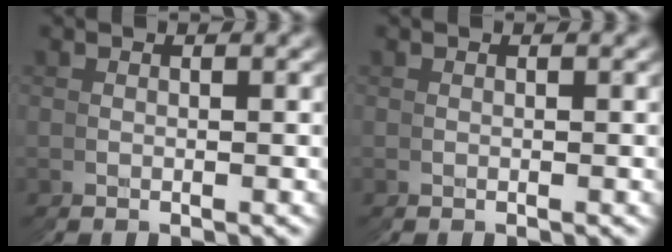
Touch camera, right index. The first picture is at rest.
{"total": 0.0}